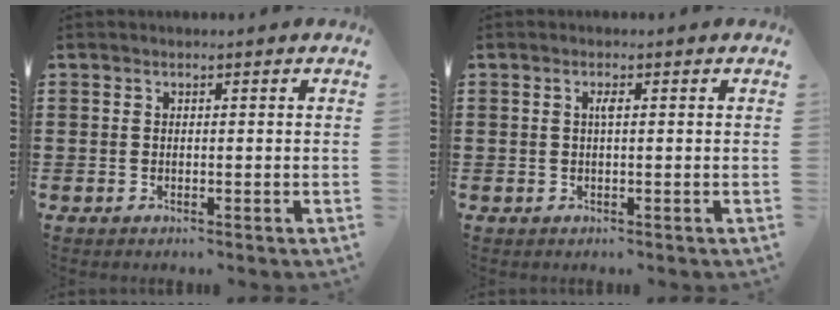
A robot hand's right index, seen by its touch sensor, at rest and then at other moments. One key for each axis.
{"total": 1.2, "fx": 0.2, "fy": 0.2, "fz": 1.2, "tx": -0.024, "ty": 0.003, "tz": 0.002}